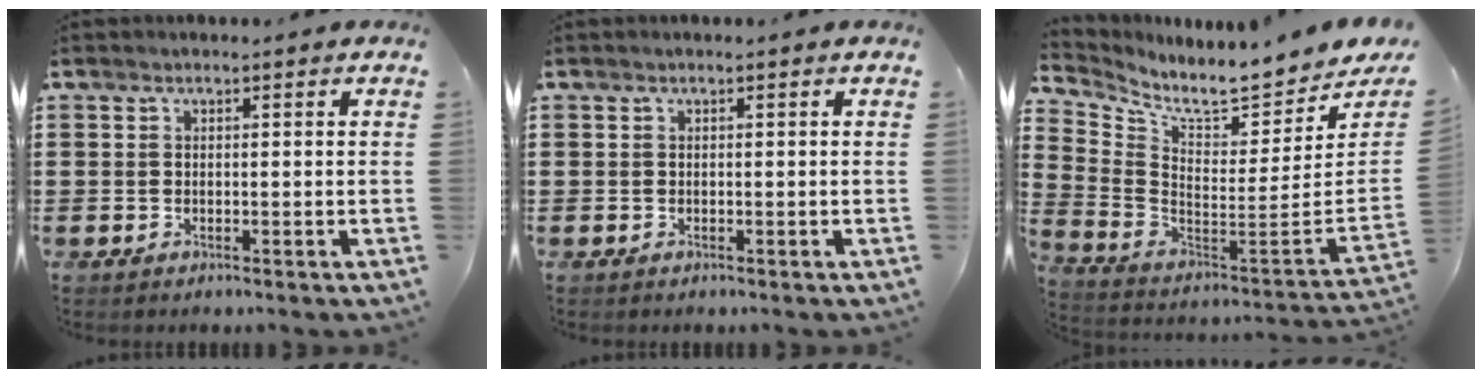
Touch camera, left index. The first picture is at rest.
{"total": 0.0}
{"total": 7.0, "force": [6.5, -0.2, 2.6], "torque": [-0.072, -0.082, 0.104]}